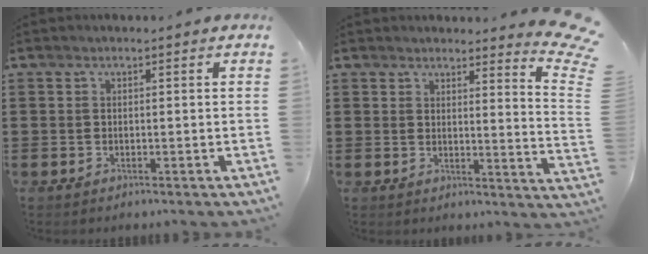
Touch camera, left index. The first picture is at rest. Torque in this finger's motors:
{"motor_torque": [2.14, 0.00, 0.73, 0.03]}